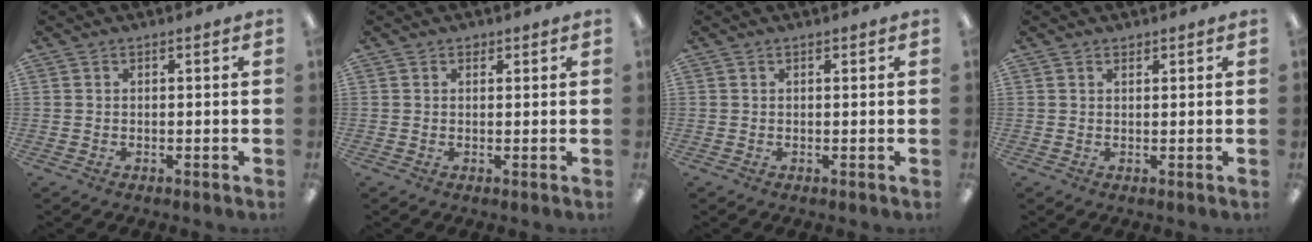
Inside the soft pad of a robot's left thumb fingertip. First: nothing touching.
{"total": 1.2, "force": [0.9, 0.8, 0.3], "torque": [0.003, -0.002, 0.014]}
{"total": 0.6, "force": [0.5, 0.3, 0.2], "torque": [-0.004, 0.001, 0.009]}
{"total": 1.3, "force": [1.1, 0.6, 0.4], "torque": [-0.008, 0.000, 0.021]}